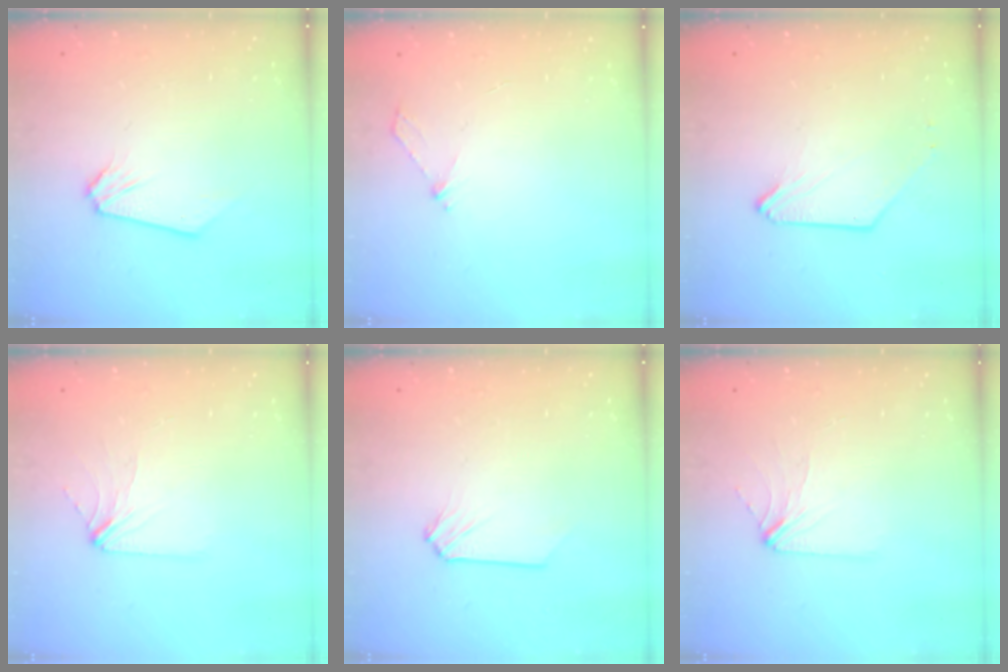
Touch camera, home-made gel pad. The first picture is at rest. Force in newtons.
{"total": 3.0, "press": 2.9, "slide": 0.4}
{"total": 0.0}
{"total": 2.8, "press": 2.8, "slide": 0.4}
{"total": 0.0}
{"total": 2.8, "press": 2.8, "slide": 0.4}